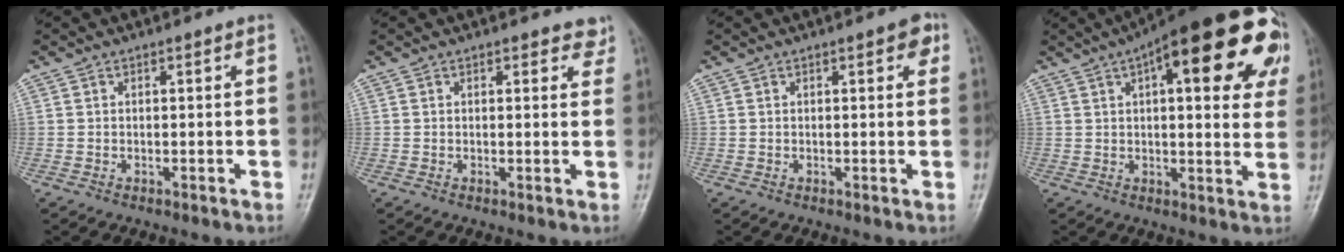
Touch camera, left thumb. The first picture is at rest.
{"total": 2.8, "force": [2.2, 1.5, 0.9], "torque": [0.021, -0.009, 0.016]}
{"total": 2.7, "force": [1.2, 1.1, 2.2], "torque": [-0.016, 0.000, 0.009]}
{"total": 25.9, "force": [10.2, 9.1, 22.1], "torque": [-0.260, 0.019, 0.129]}